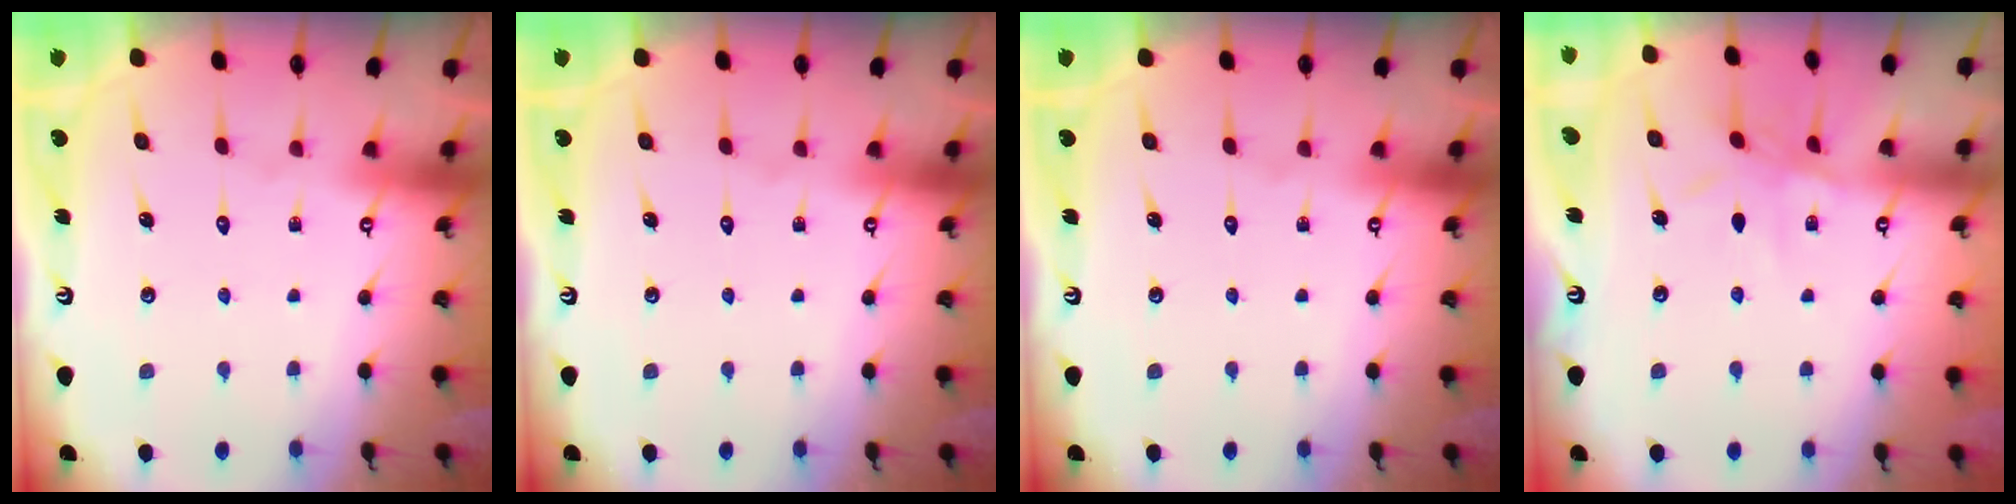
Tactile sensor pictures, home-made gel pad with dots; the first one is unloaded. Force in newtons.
{"total": 0.0}
{"total": 0.0}
{"total": 5.7, "press": 5.6, "slide": 0.7}